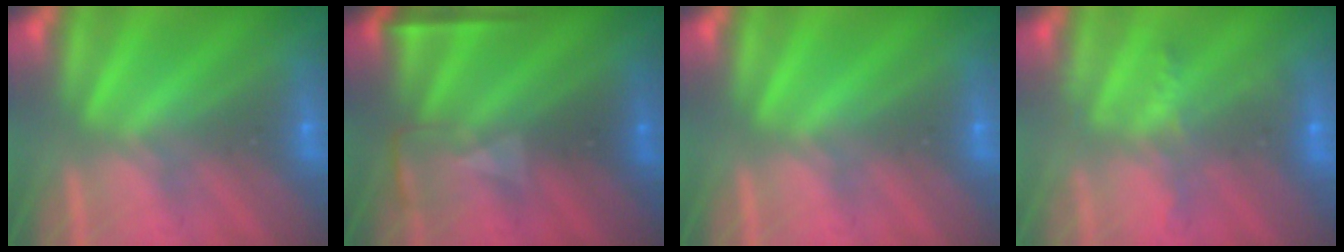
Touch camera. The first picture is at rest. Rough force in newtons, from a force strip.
{"total": 2.4}
{"total": 0.0}
{"total": 2.3}